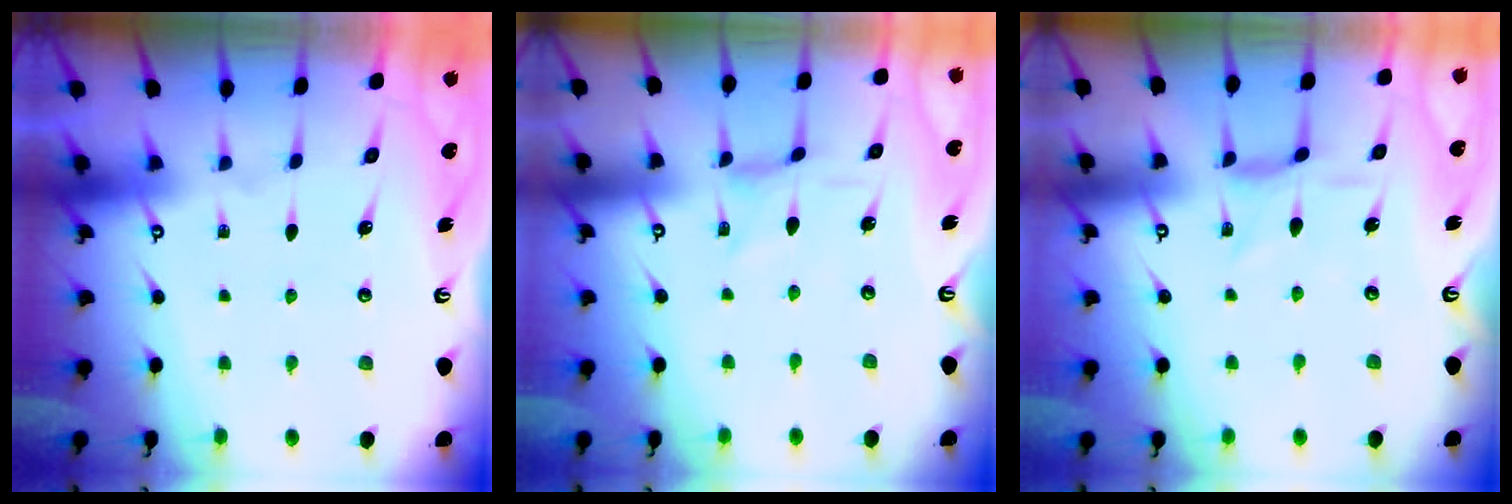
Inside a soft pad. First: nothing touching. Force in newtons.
{"total": 0.0}
{"total": 1.6, "press": 1.5, "slide": 0.5}